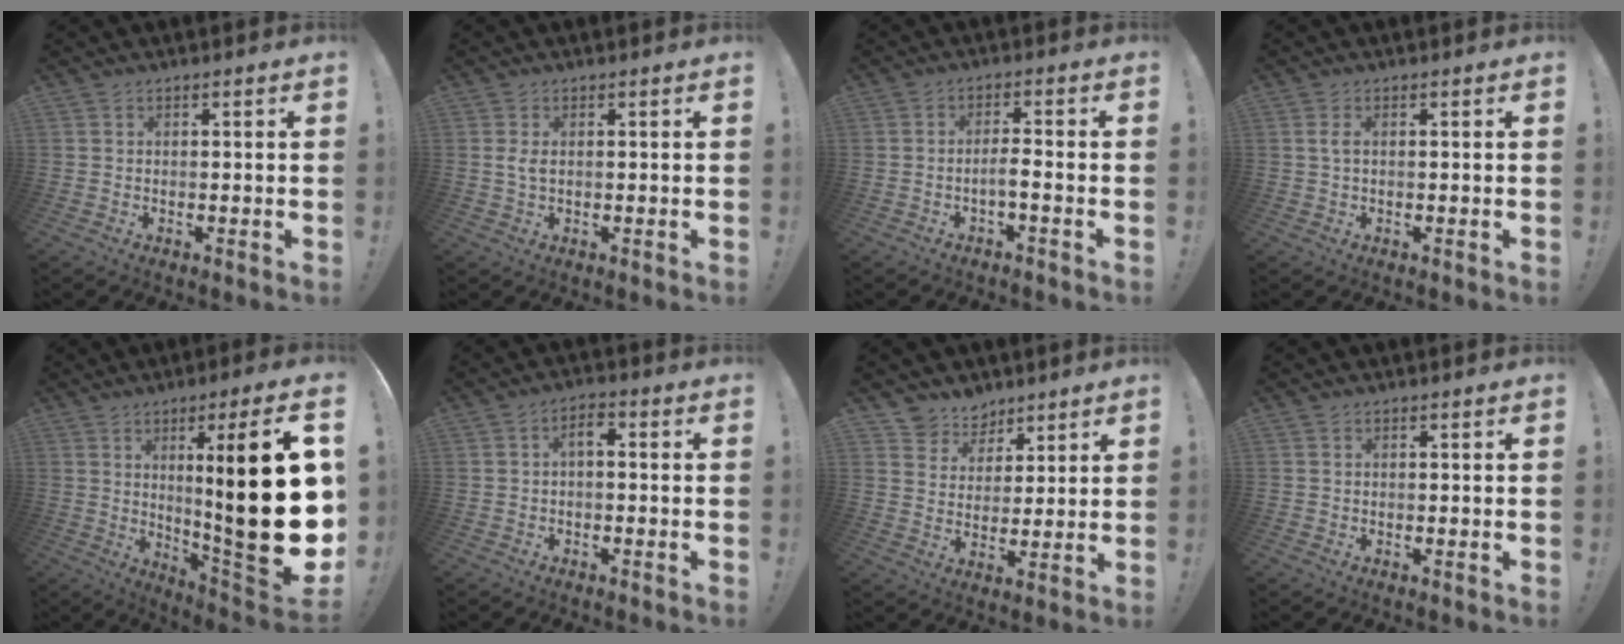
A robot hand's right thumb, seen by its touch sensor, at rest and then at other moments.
{"total": 2.3, "force": [0.4, 0.9, 2.1], "torque": [-0.034, 0.000, 0.005]}
{"total": 4.0, "force": [-1.9, 0.7, 3.4], "torque": [-0.058, 0.001, -0.034]}
{"total": 1.8, "force": [0.2, 0.5, 1.7], "torque": [-0.034, 0.003, 0.004]}
{"total": 26.6, "force": [3.6, 3.5, 26.1], "torque": [-0.398, -0.051, 0.050]}
{"total": 3.5, "force": [-0.5, 1.7, 3.0], "torque": [-0.049, 0.005, -0.012]}
{"total": 7.5, "force": [5.5, 5.2, 0.0], "torque": [-0.010, -0.044, 0.110]}
{"total": 0.0}